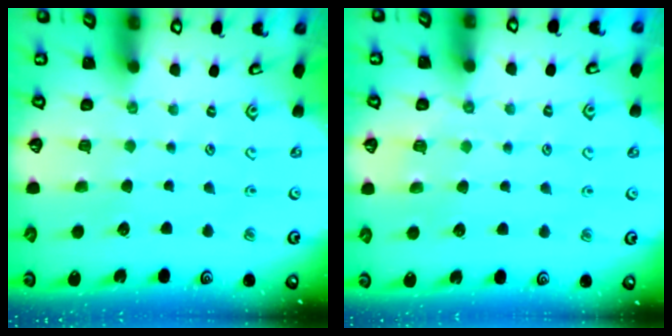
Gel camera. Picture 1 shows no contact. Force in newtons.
{"total": 3.8, "press": 3.6, "slide": 0.9}